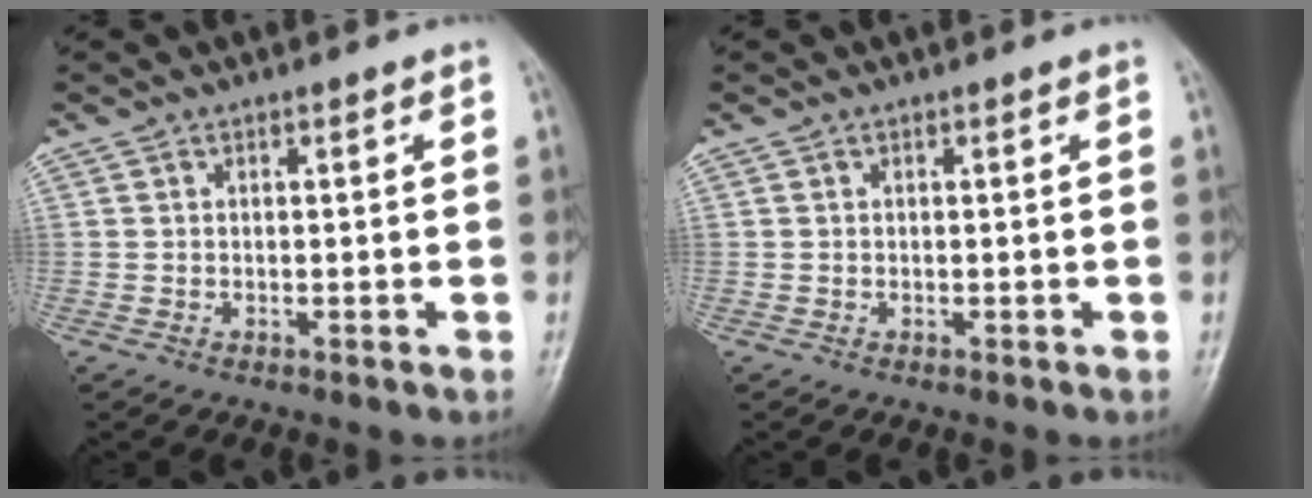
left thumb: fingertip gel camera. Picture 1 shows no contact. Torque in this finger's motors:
{"motor_torque": [-0.06, -0.07, 0.03, 0.02, 0.00]}